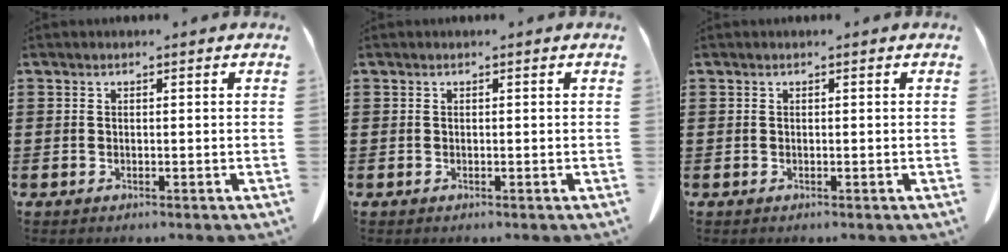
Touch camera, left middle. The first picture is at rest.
{"total": 0.0}
{"total": 0.0}